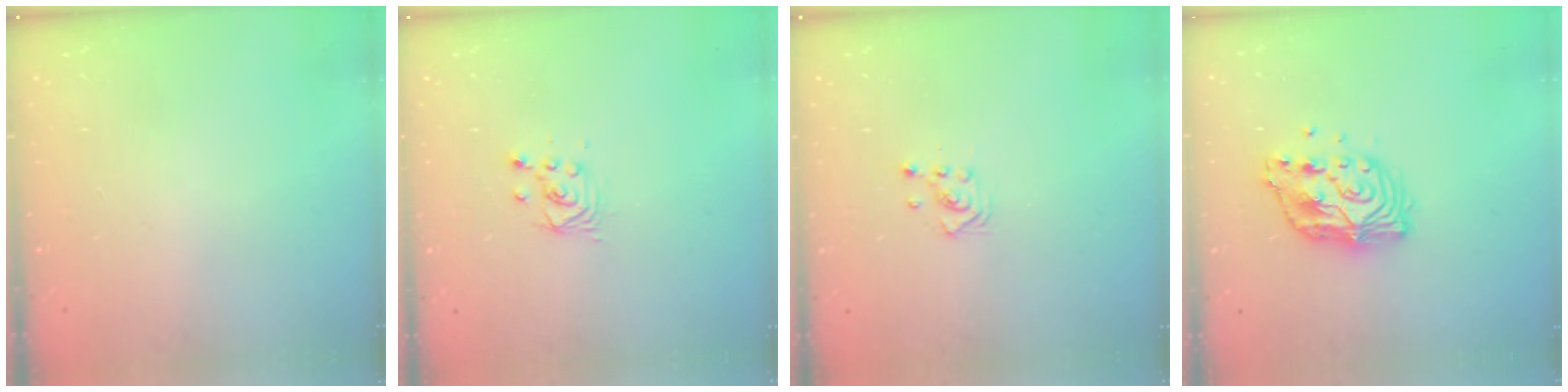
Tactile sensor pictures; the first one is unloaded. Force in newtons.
{"total": 2.6, "press": 2.6, "slide": 0.1}
{"total": 2.9, "press": 2.8, "slide": 0.3}
{"total": 11.8, "press": 11.7, "slide": 1.0}